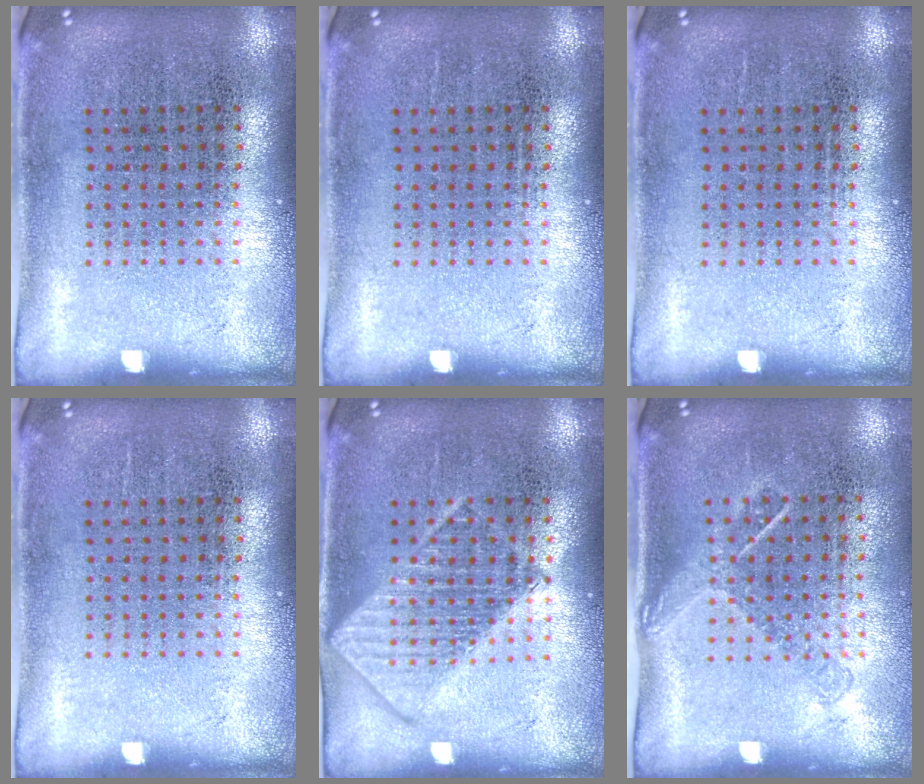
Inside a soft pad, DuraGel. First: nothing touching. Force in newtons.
{"total": 0.0}
{"total": 0.0}
{"total": 0.0}
{"total": 2.8, "press": 2.8, "slide": 0.3}
{"total": 1.2, "press": 0.9, "slide": 0.9}